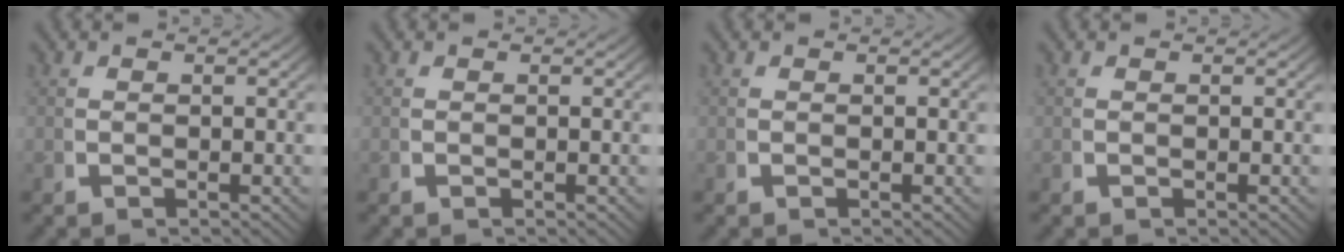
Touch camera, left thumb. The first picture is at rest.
{"total": 0.0}
{"total": 0.0}
{"total": 0.0}